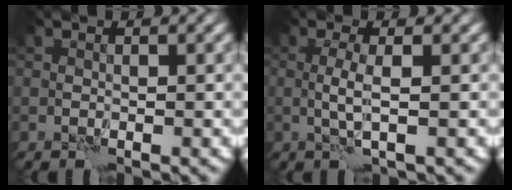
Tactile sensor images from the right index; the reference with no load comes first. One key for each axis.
{"total": 1.8, "fx": 0.2, "fy": -0.1, "fz": 1.8, "tx": -0.039, "ty": -0.002, "tz": 0.003}